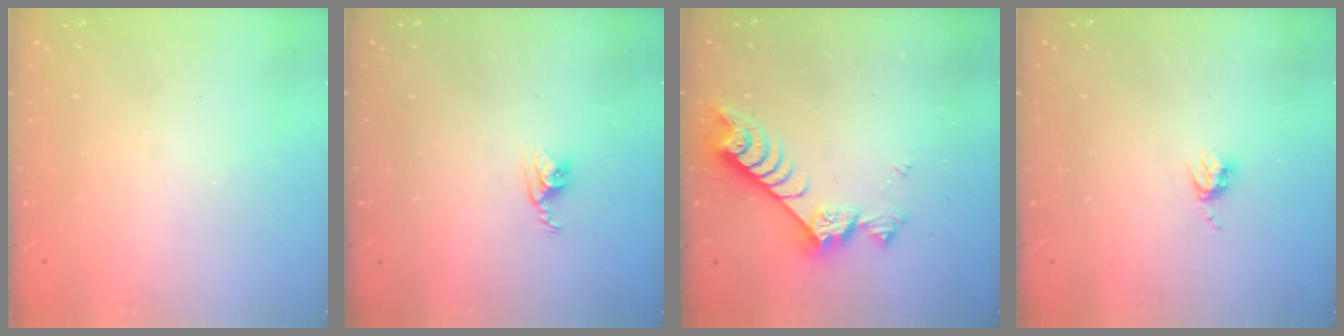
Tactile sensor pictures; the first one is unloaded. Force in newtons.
{"total": 3.9, "press": 3.9, "slide": 0.2}
{"total": 7.6, "press": 7.5, "slide": 1.0}
{"total": 3.8, "press": 3.8, "slide": 0.4}